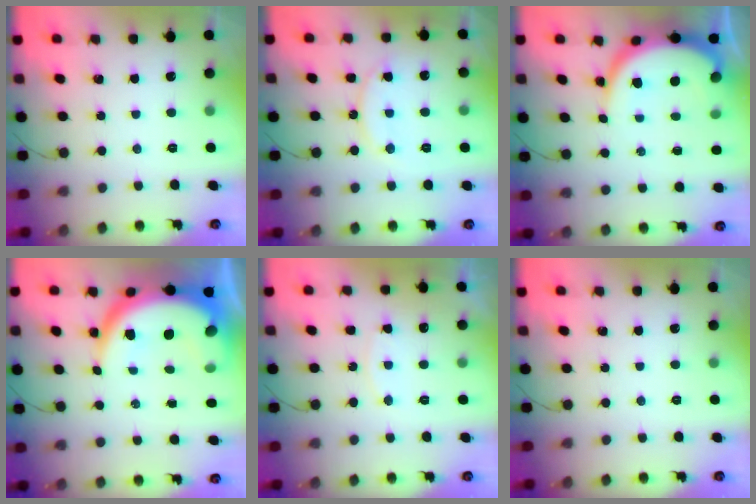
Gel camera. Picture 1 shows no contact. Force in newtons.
{"total": 13.7, "press": 13.6, "slide": 1.1}
{"total": 9.8, "press": 9.7, "slide": 0.7}
{"total": 14.2, "press": 14.2, "slide": 1.3}
{"total": 6.0, "press": 6.0, "slide": 0.4}
{"total": 0.0}